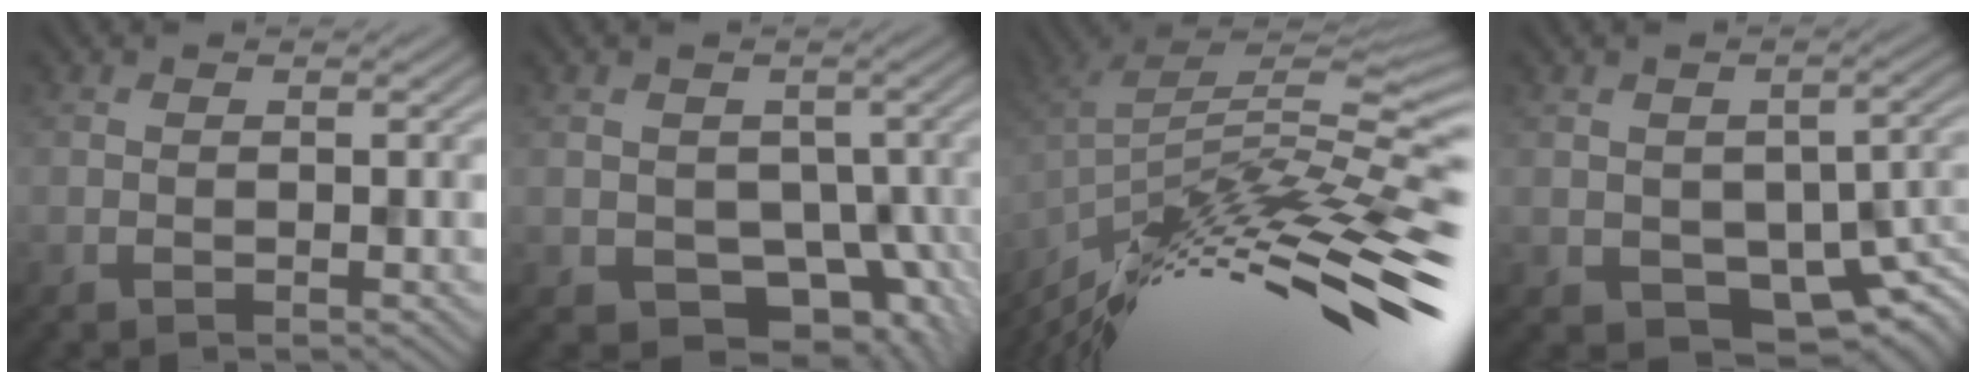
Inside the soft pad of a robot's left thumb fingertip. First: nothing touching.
{"total": 6.3, "force": [-2.2, 5.2, 2.9], "torque": [-0.039, -0.027, -0.015]}
{"total": 15.7, "force": [-10.1, 5.2, 10.9], "torque": [-0.183, 0.027, -0.155]}
{"total": 6.7, "force": [-3.0, 4.3, 4.1], "torque": [-0.063, -0.031, -0.027]}